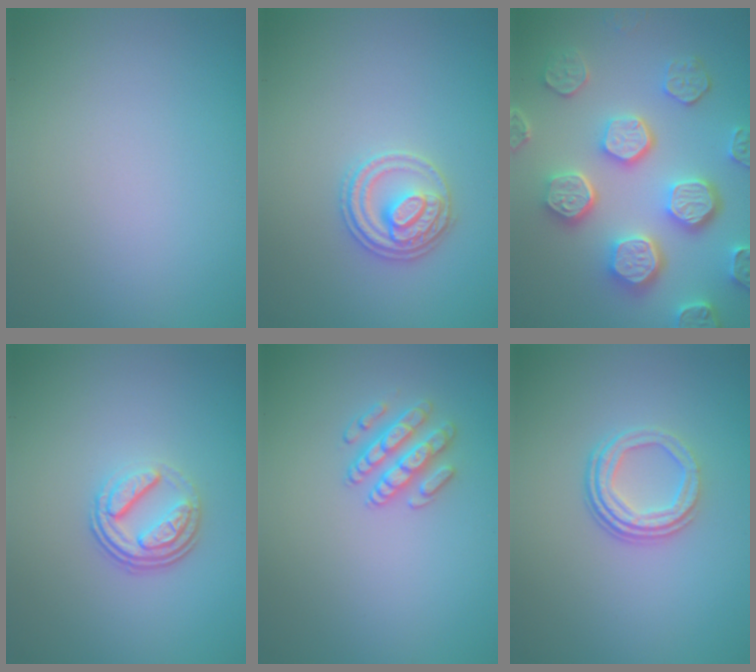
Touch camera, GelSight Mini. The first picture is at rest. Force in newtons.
{"total": 2.8, "press": 2.7, "slide": 0.5}
{"total": 7.1, "press": 6.0, "slide": 3.7}
{"total": 3.7, "press": 2.6, "slide": 2.6}
{"total": 2.5, "press": 2.4, "slide": 0.5}
{"total": 3.5, "press": 2.5, "slide": 2.5}